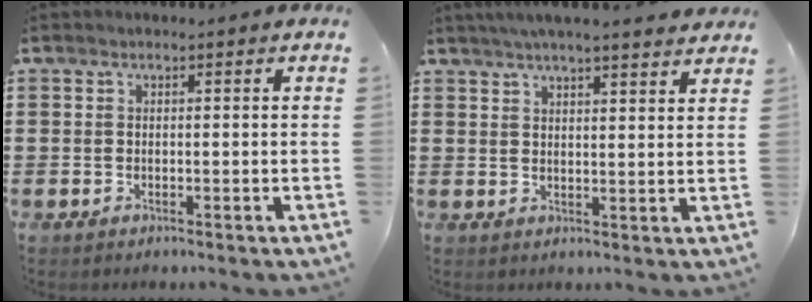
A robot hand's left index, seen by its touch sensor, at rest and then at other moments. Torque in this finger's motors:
{"motor_torque": [1.07, -1.07, 0.48, 0.15]}